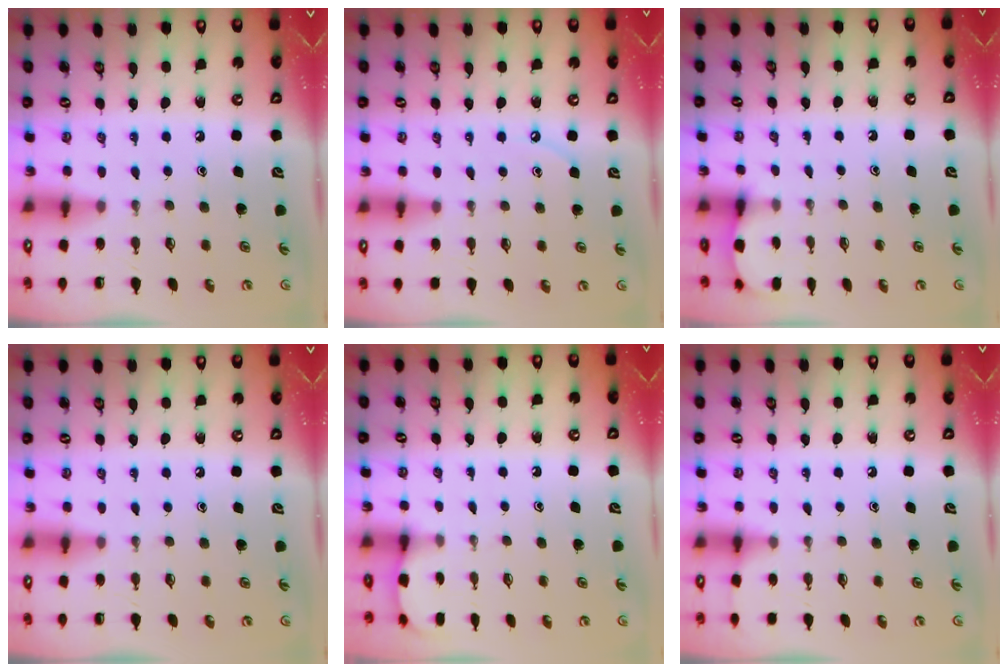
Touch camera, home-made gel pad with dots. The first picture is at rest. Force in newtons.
{"total": 3.2, "press": 3.2, "slide": 0.4}
{"total": 2.1, "press": 2.1, "slide": 0.2}
{"total": 0.0}
{"total": 1.8, "press": 1.8, "slide": 0.2}
{"total": 3.3, "press": 3.3, "slide": 0.4}